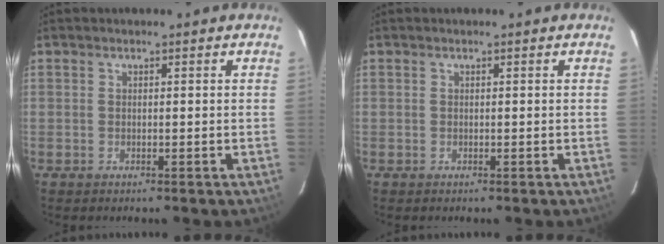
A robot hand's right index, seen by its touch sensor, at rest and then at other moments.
{"total": 0.0}